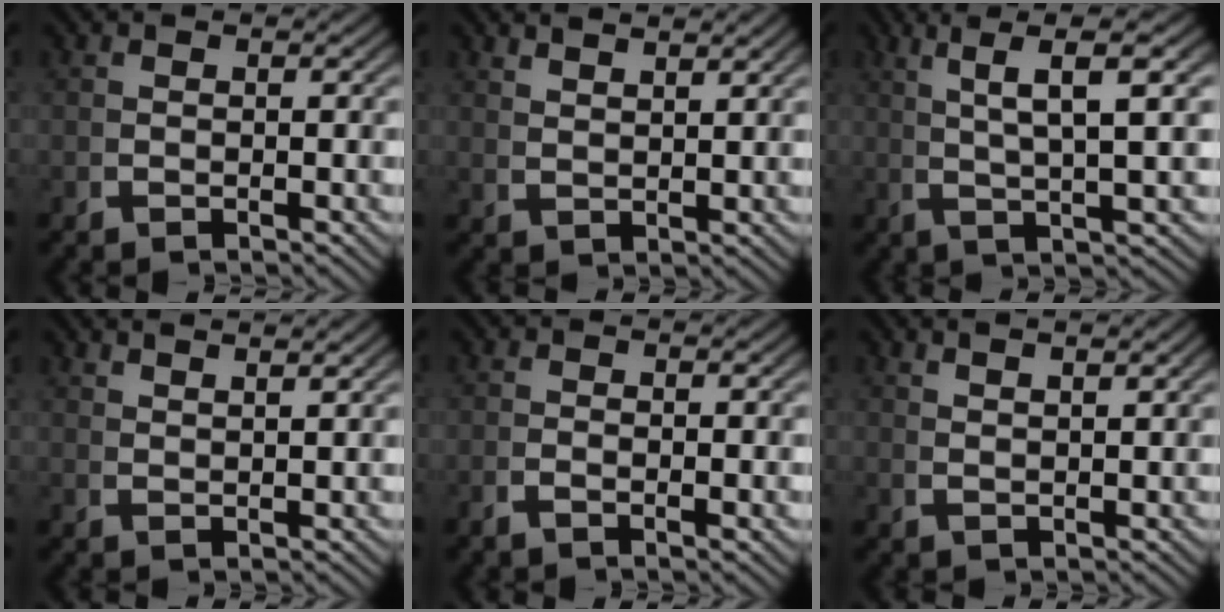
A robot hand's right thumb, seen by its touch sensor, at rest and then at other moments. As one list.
[{"total": 2.8, "force": [2.7, -0.2, 0.6], "torque": [-0.002, 0.009, 0.058]}, {"total": 8.1, "force": [3.8, 1.7, 6.9], "torque": [-0.100, 0.024, 0.057]}, {"total": 2.9, "force": [2.8, -0.4, 0.7], "torque": [-0.004, 0.010, 0.054]}, {"total": 0.9, "force": [-0.4, 0.0, 0.8], "torque": [-0.013, -0.001, -0.009]}, {"total": 2.2, "force": [2.1, -0.3, 0.8], "torque": [-0.009, 0.009, 0.043]}]